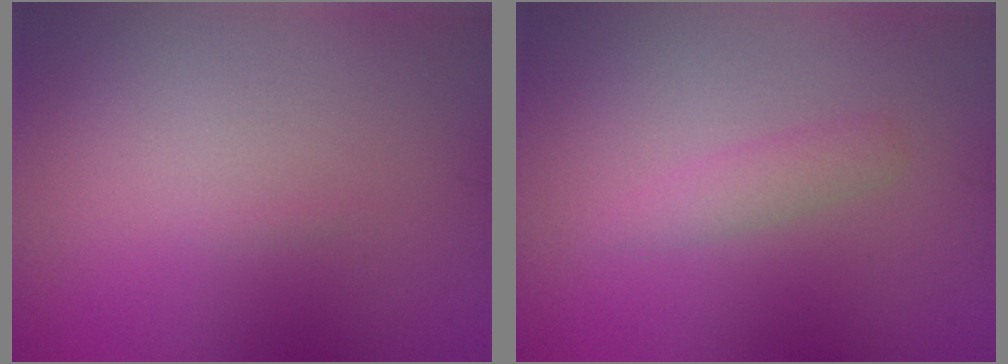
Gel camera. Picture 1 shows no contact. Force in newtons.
{"total": 1.4, "press": 1.4, "slide": 0.1}